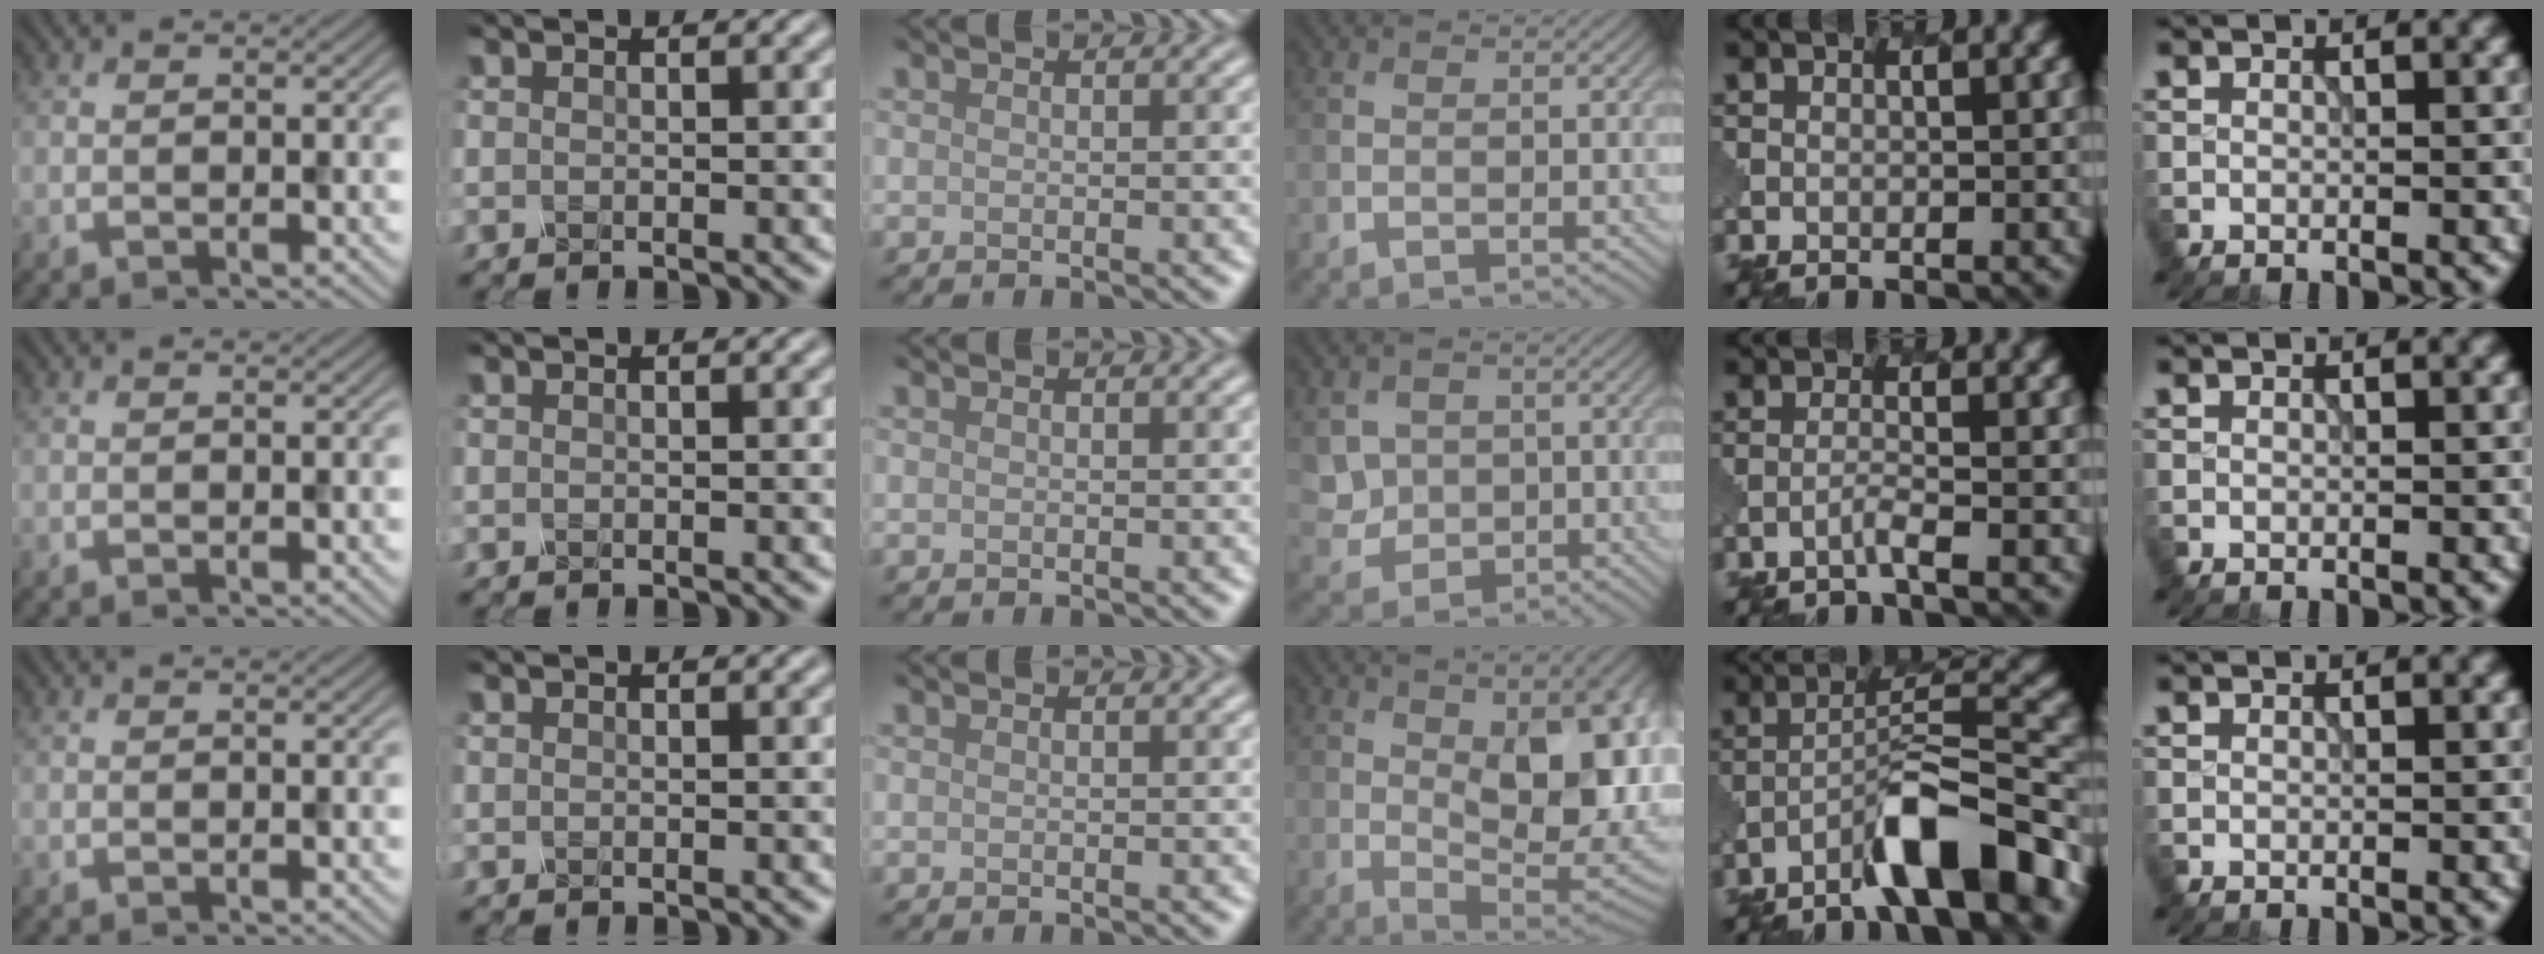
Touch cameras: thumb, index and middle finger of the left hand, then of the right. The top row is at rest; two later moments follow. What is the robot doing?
{"motion": "unscrew", "object": "spray bottle"}